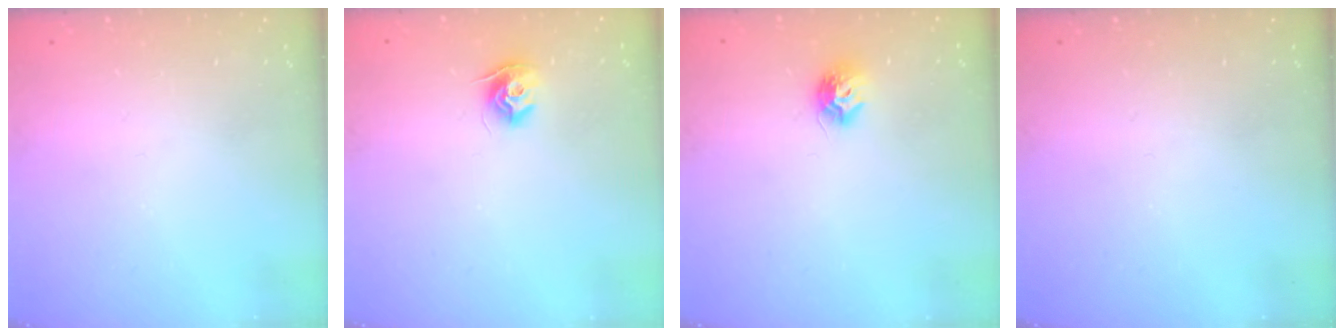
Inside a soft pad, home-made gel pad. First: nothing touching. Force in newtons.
{"total": 8.8, "press": 8.8, "slide": 0.2}
{"total": 8.0, "press": 8.0, "slide": 0.5}
{"total": 0.0}